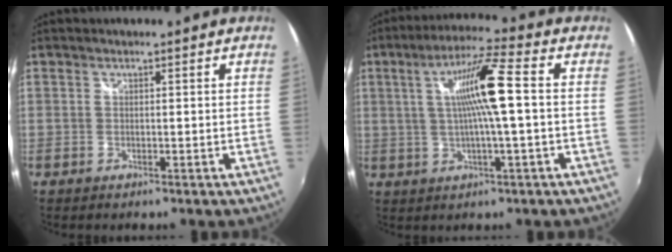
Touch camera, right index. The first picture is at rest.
{"total": 11.0, "force": [1.1, 0.1, 10.9], "torque": [-0.195, 0.011, 0.020]}